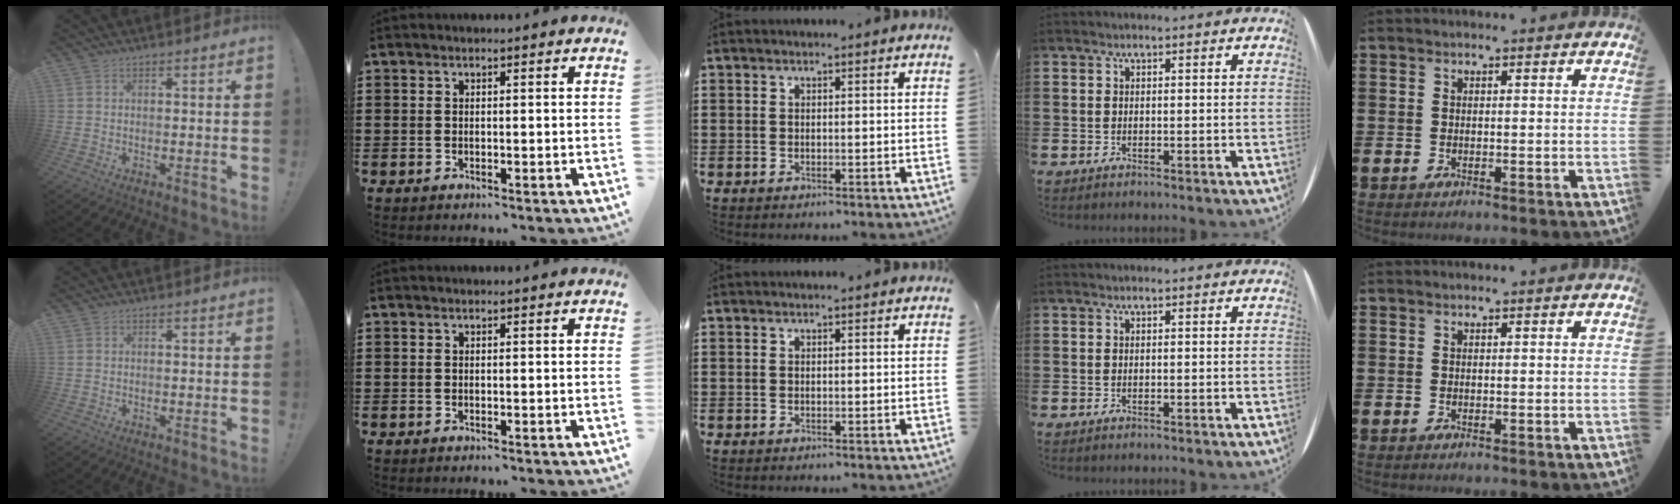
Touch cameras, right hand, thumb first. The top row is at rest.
{}